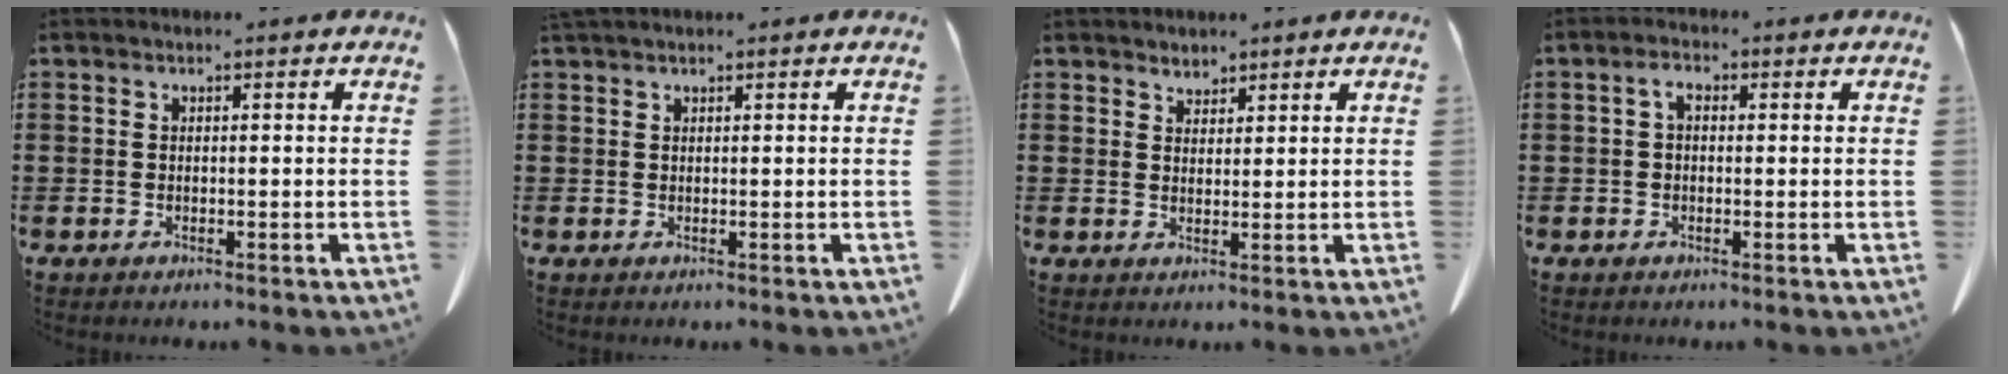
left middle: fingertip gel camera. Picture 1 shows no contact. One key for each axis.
{"total": 0.7, "fx": 0.7, "fy": 0.0, "fz": 0.3, "tx": -0.008, "ty": -0.002, "tz": 0.014}
{"total": 1.9, "fx": 1.8, "fy": 0.7, "fz": -0.1, "tx": -0.002, "ty": 0.001, "tz": 0.036}
{"total": 2.5, "fx": 0.1, "fy": 1.3, "fz": 2.1, "tx": -0.044, "ty": 0.008, "tz": 0.001}